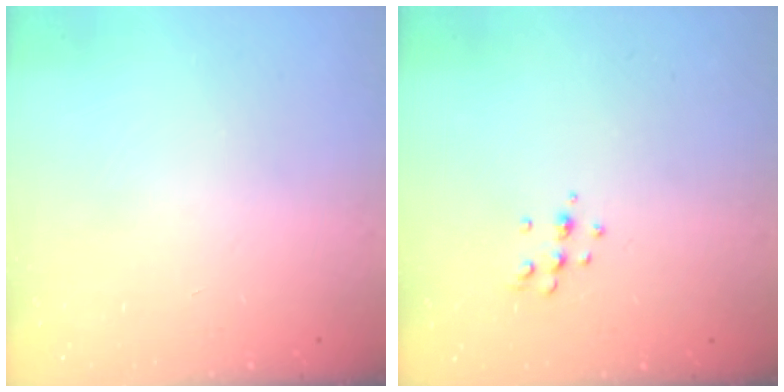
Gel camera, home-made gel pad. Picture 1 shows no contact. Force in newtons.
{"total": 5.7, "press": 5.6, "slide": 1.0}